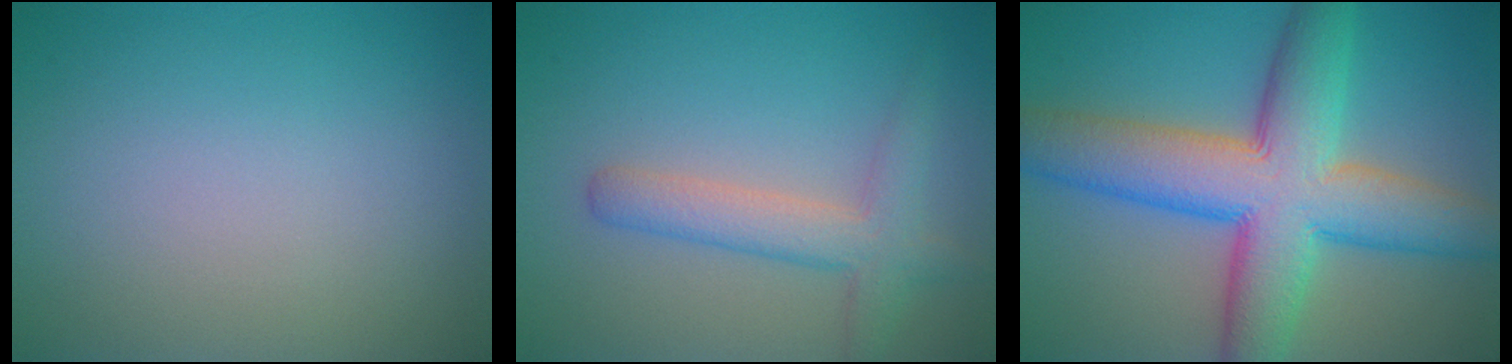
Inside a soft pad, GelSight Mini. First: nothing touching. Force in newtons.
{"total": 3.4, "press": 3.4, "slide": 0.1}
{"total": 11.2, "press": 11.2, "slide": 0.5}